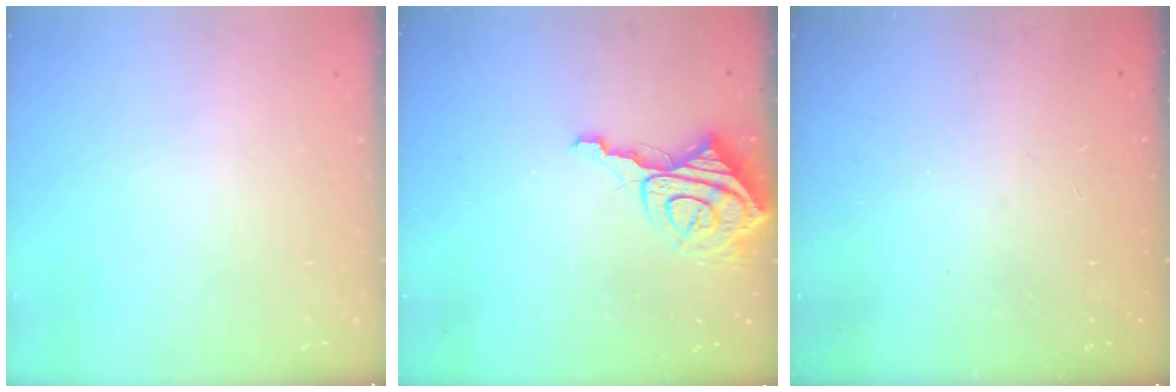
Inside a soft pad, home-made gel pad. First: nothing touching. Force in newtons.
{"total": 9.5, "press": 9.4, "slide": 0.9}
{"total": 0.0}